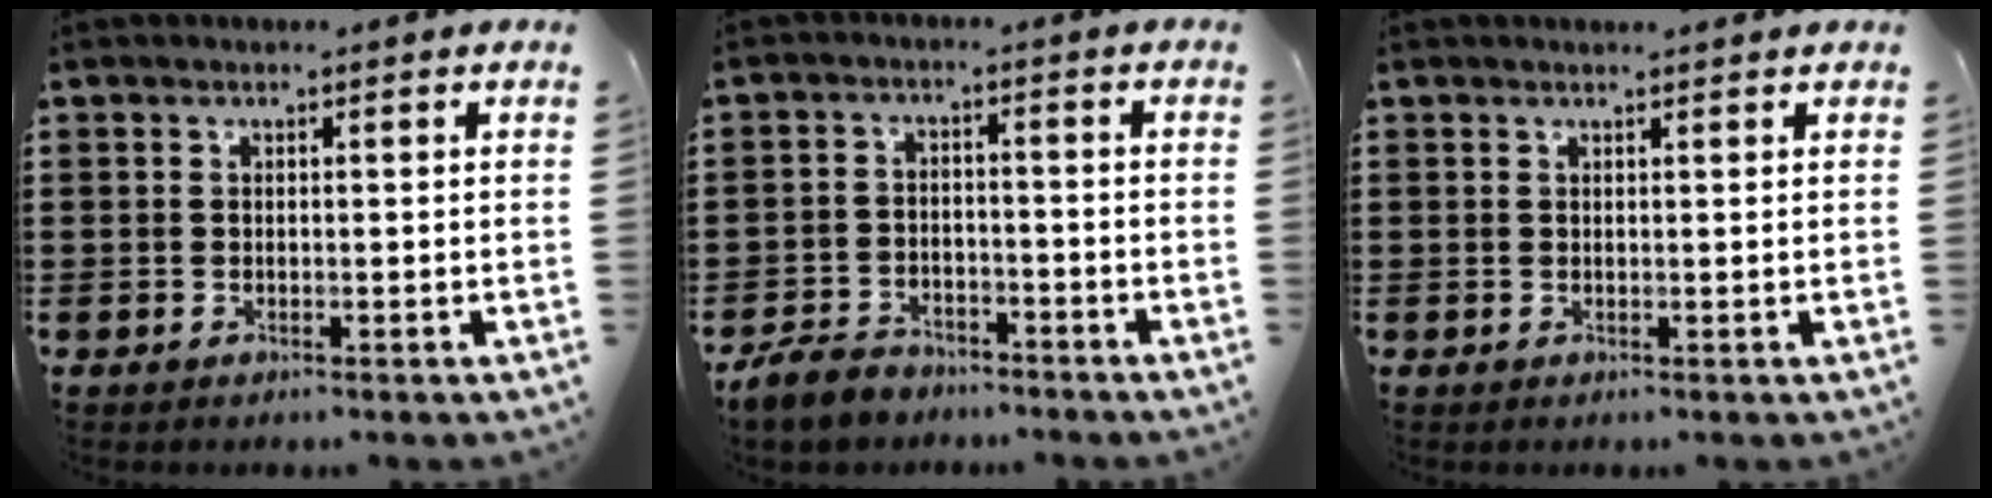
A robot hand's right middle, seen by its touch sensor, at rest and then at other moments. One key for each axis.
{"total": 4.7, "fx": -4.4, "fy": 1.5, "fz": 0.9, "tx": -0.037, "ty": 0.000, "tz": -0.092}
{"total": 0.8, "fx": 0.8, "fy": 0.0, "fz": 0.1, "tx": 0.003, "ty": -0.006, "tz": 0.014}